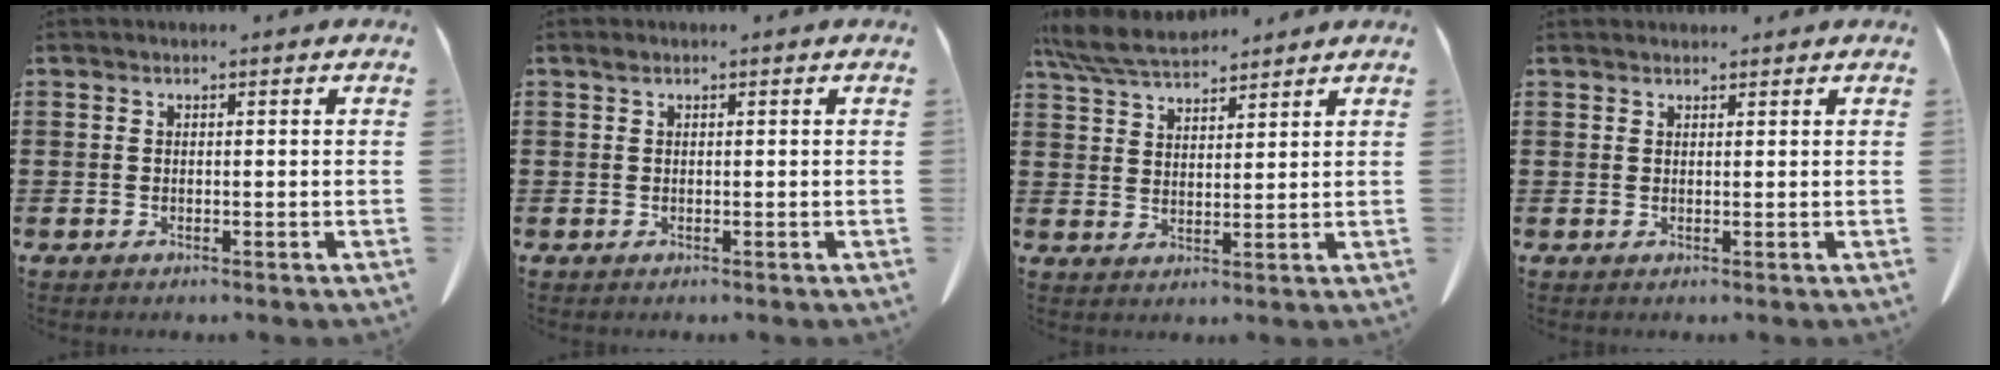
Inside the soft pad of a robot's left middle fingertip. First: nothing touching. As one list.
[{"total": 0.7, "force": [0.4, 0.5, 0.3], "torque": [-0.008, 0.003, 0.008]}, {"total": 6.9, "force": [6.1, 1.5, 2.9], "torque": [-0.076, -0.017, 0.114]}, {"total": 1.0, "force": [1.0, 0.3, 0.1], "torque": [0.004, -0.004, 0.019]}]